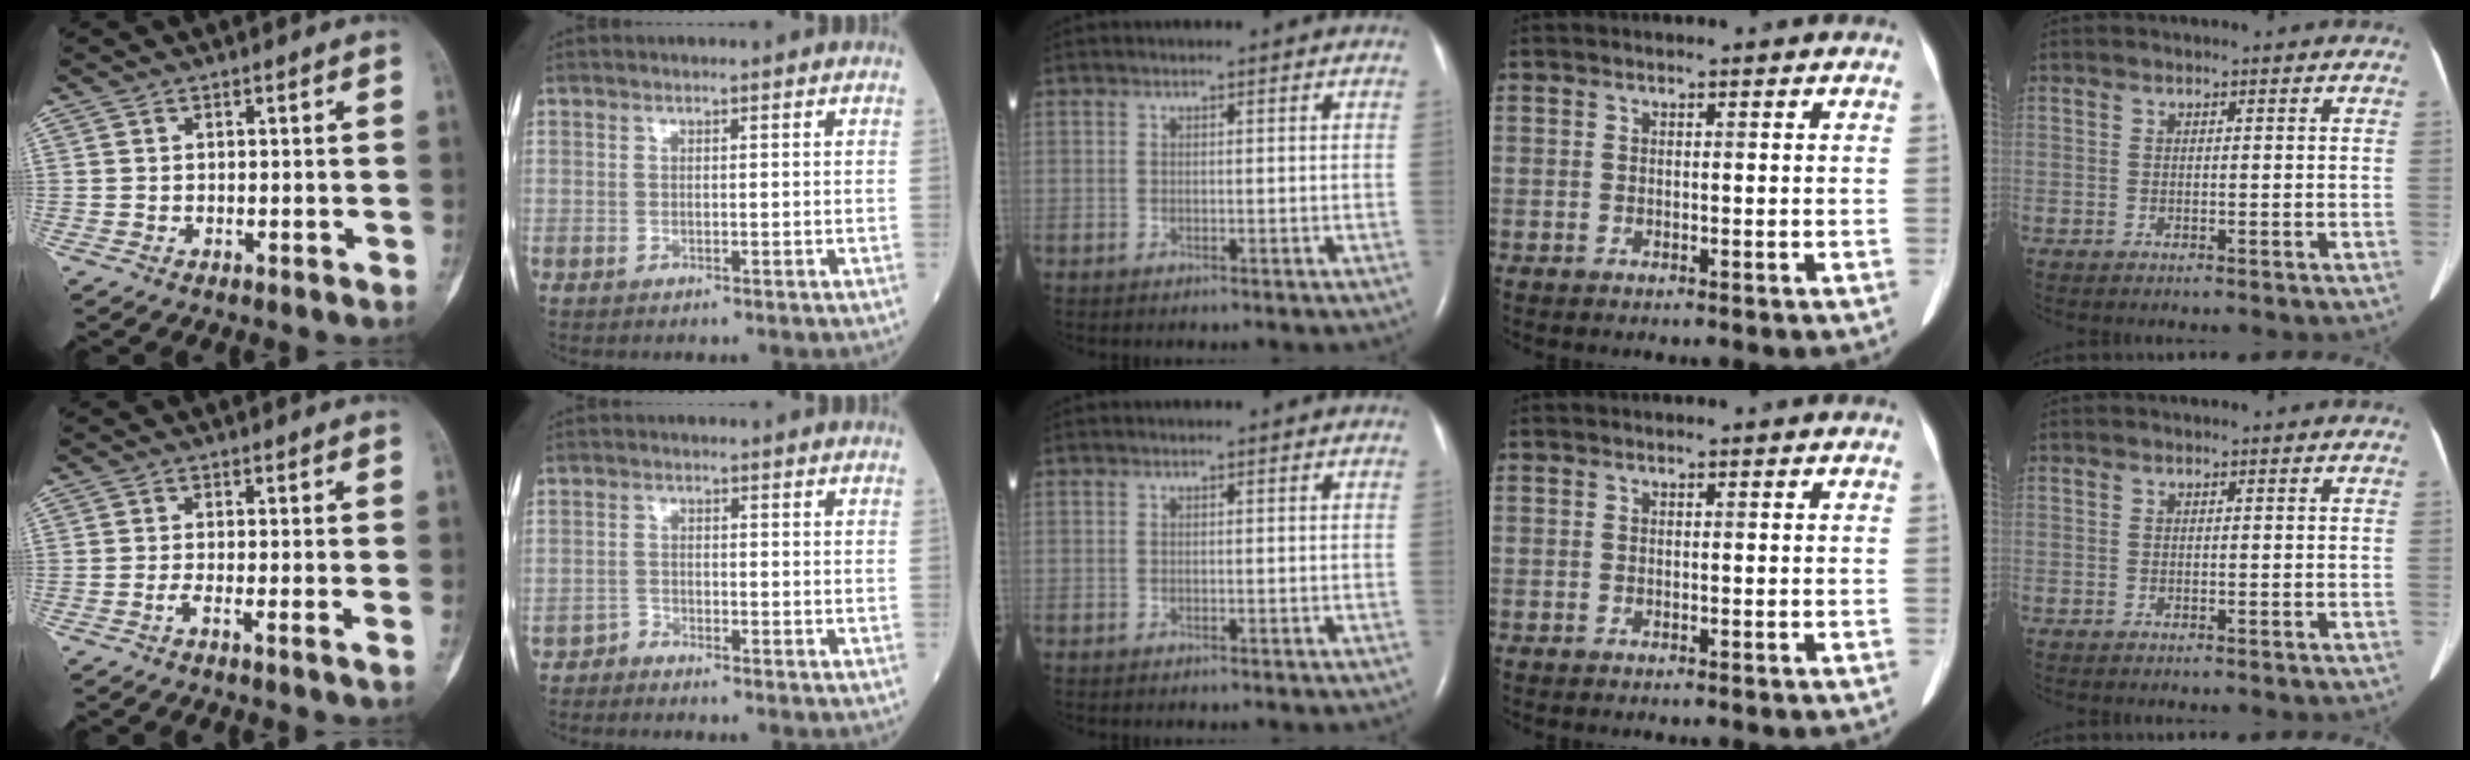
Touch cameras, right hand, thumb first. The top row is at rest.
{"thumb": {"total": 1.4, "force": [-0.5, -0.6, 1.1], "torque": [-0.034, -0.006, -0.018]}, "index": {"total": 1.5, "force": [-1.4, 0.0, -0.4], "torque": [0.014, -0.003, -0.028]}}